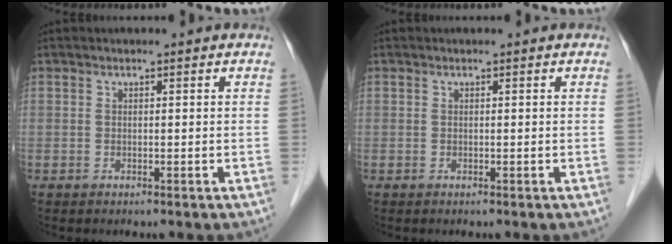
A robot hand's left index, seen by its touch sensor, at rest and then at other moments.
{"total": 0.0}